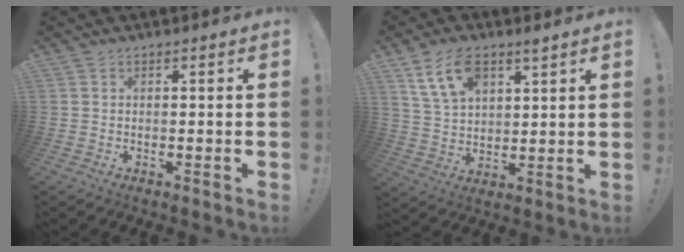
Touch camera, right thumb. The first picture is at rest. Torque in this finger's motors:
{"motor_torque": [0.14, 0.22, 0.49, 0.50, 0.23]}